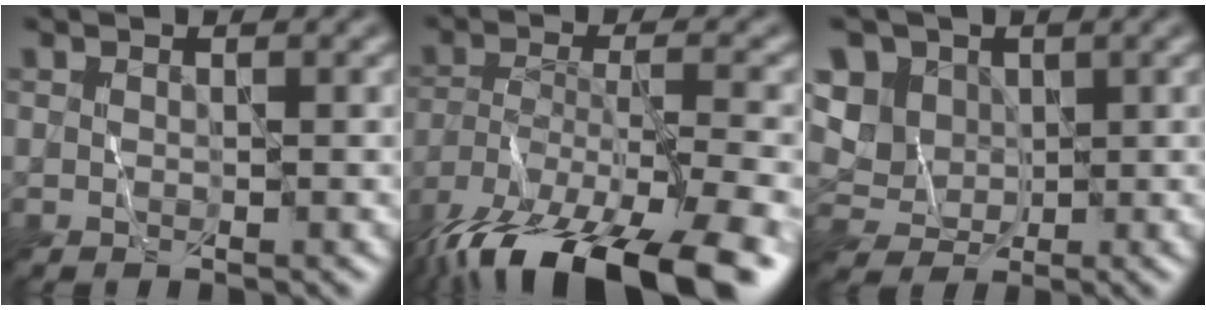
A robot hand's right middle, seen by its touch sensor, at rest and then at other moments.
{"total": 16.0, "force": [-11.8, 4.8, 9.8], "torque": [-0.207, -0.051, -0.170]}
{"total": 5.5, "force": [2.6, 4.4, 2.0], "torque": [-0.064, 0.000, 0.047]}